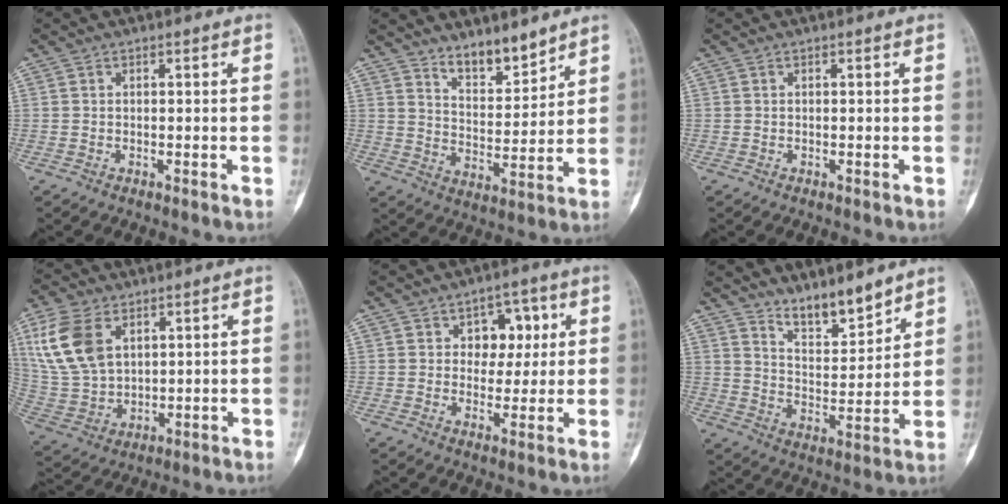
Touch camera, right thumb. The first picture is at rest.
{"total": 7.9, "force": [6.6, 2.7, 3.4], "torque": [-0.032, -0.060, 0.121]}
{"total": 0.0}
{"total": 13.5, "force": [5.4, 8.4, 9.1], "torque": [-0.185, -0.013, 0.121]}
{"total": 7.2, "force": [2.0, 5.3, 4.4], "torque": [-0.010, -0.002, 0.023]}
{"total": 8.5, "force": [7.3, 2.2, 3.7], "torque": [-0.043, -0.065, 0.135]}